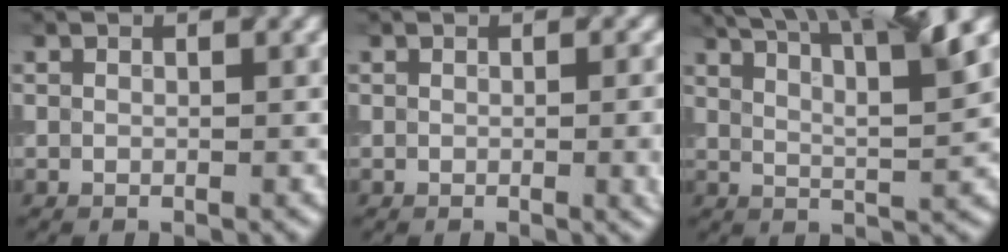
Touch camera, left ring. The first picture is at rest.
{"total": 3.2, "force": [-0.3, 1.1, 3.0], "torque": [-0.024, 0.005, -0.007]}
{"total": 9.5, "force": [6.5, 2.1, 6.6], "torque": [-0.081, 0.031, 0.059]}